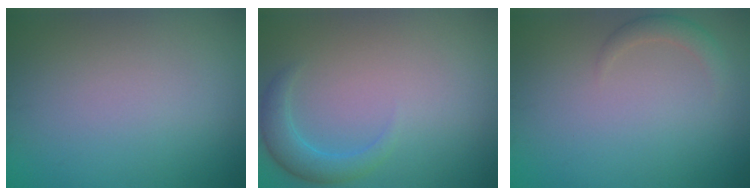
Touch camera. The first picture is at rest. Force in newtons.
{"total": 2.4, "press": 2.4, "slide": 0.1}
{"total": 1.5, "press": 1.5, "slide": 0.2}